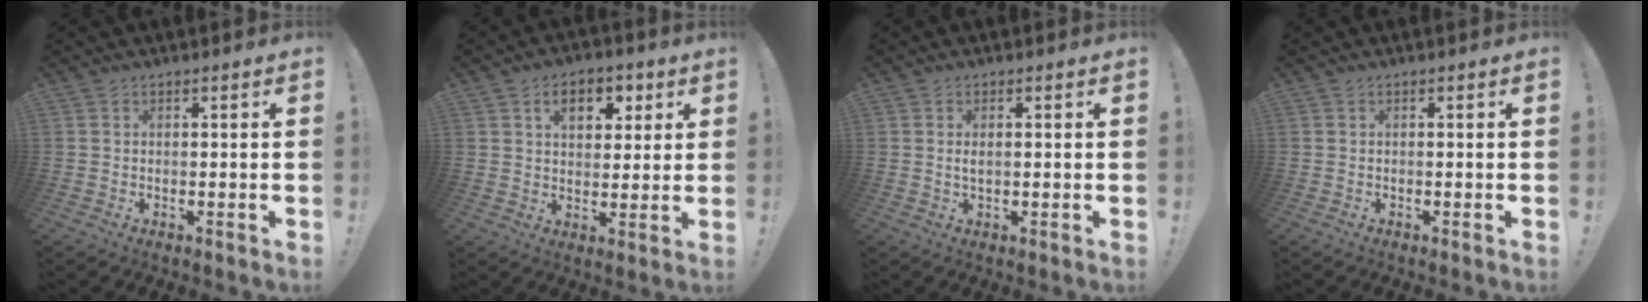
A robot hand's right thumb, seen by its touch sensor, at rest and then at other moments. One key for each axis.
{"total": 9.0, "fx": 3.8, "fy": 6.0, "fz": 5.4, "tx": -0.069, "ty": -0.007, "tz": 0.066}
{"total": 1.7, "fx": 0.3, "fy": 0.6, "fz": 1.6, "tx": -0.024, "ty": -0.001, "tz": 0.003}
{"total": 0.0}